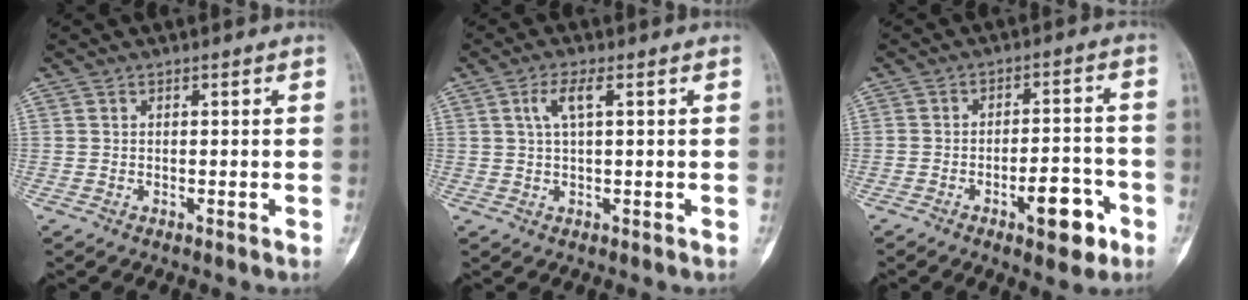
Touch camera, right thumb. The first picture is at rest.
{"total": 3.9, "force": [1.2, 0.9, 3.5], "torque": [-0.079, 0.009, 0.028]}
{"total": 9.1, "force": [-4.5, 3.6, 7.1], "torque": [-0.087, 0.033, -0.062]}